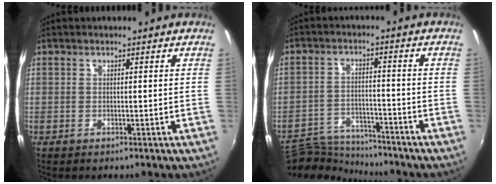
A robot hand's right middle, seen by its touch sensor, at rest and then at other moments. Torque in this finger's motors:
{"motor_torque": [-0.80, -0.38, -0.28, -0.08]}